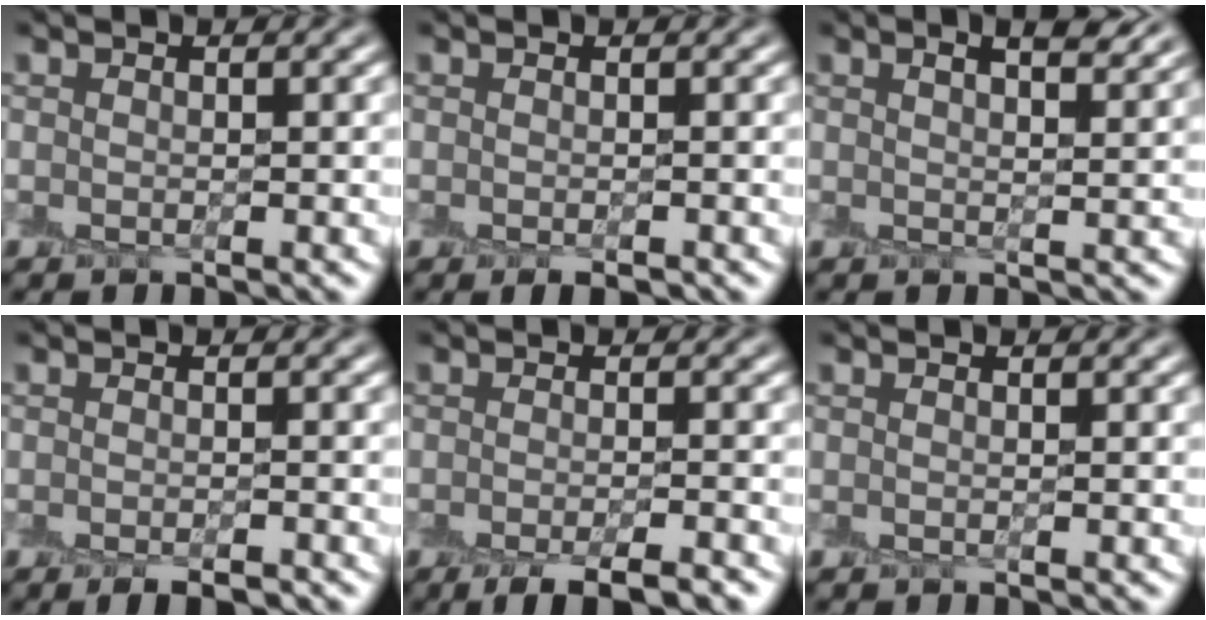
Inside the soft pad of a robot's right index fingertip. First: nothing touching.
{"total": 1.0, "force": [-0.3, 0.2, 1.0], "torque": [-0.012, -0.001, -0.003]}
{"total": 3.9, "force": [2.4, 1.1, 2.9], "torque": [-0.031, 0.011, 0.023]}
{"total": 2.0, "force": [-1.1, 0.5, 1.6], "torque": [-0.019, -0.002, -0.019]}
{"total": 4.4, "force": [-2.8, 1.0, 3.2], "torque": [-0.036, 0.000, -0.047]}
{"total": 0.0}